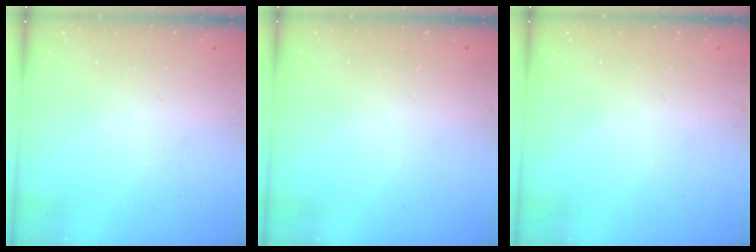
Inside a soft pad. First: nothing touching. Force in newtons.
{"total": 0.0}
{"total": 0.0}